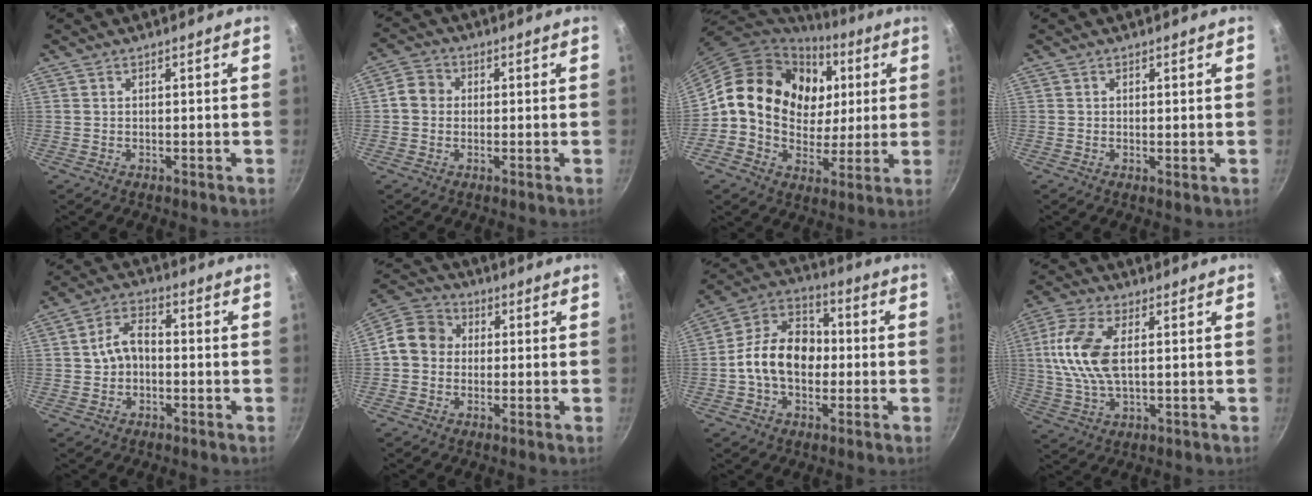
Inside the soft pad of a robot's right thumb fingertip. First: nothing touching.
{"total": 4.4, "force": [0.0, 3.9, 1.9], "torque": [-0.019, 0.009, -0.015]}
{"total": 20.4, "force": [5.5, 16.3, 10.9], "torque": [-0.159, 0.002, 0.090]}
{"total": 0.7, "force": [0.2, 0.4, 0.6], "torque": [-0.010, -0.006, 0.000]}
{"total": 6.6, "force": [-0.5, 4.8, 4.6], "torque": [-0.064, 0.028, -0.015]}
{"total": 8.7, "force": [0.0, 7.7, 4.2], "torque": [-0.049, 0.022, -0.025]}
{"total": 14.6, "force": [-1.2, 10.6, 10.0], "torque": [-0.131, 0.040, -0.041]}
{"total": 12.2, "force": [1.7, 6.1, 10.4], "torque": [-0.214, 0.008, 0.027]}